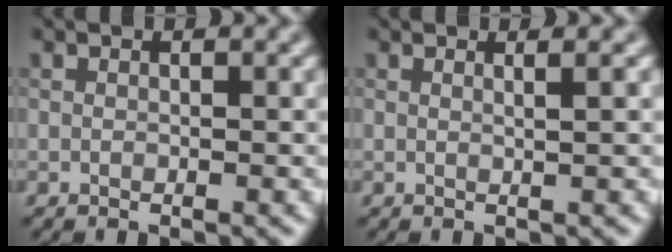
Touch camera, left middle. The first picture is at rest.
{"total": 1.6, "force": [0.6, 0.7, 1.3], "torque": [-0.012, 0.003, -0.005]}